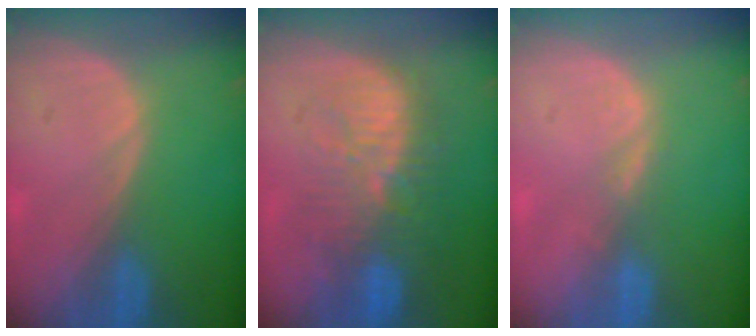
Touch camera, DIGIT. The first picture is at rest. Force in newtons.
{"total": 11.1, "press": 10.0, "slide": 4.6}
{"total": 1.9, "press": 1.5, "slide": 1.1}